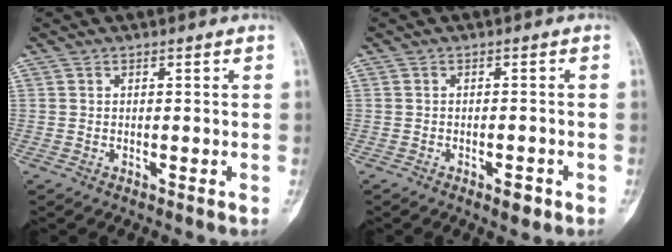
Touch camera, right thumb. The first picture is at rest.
{"total": 2.6, "force": [-1.4, 1.2, 1.8], "torque": [-0.021, 0.004, -0.017]}